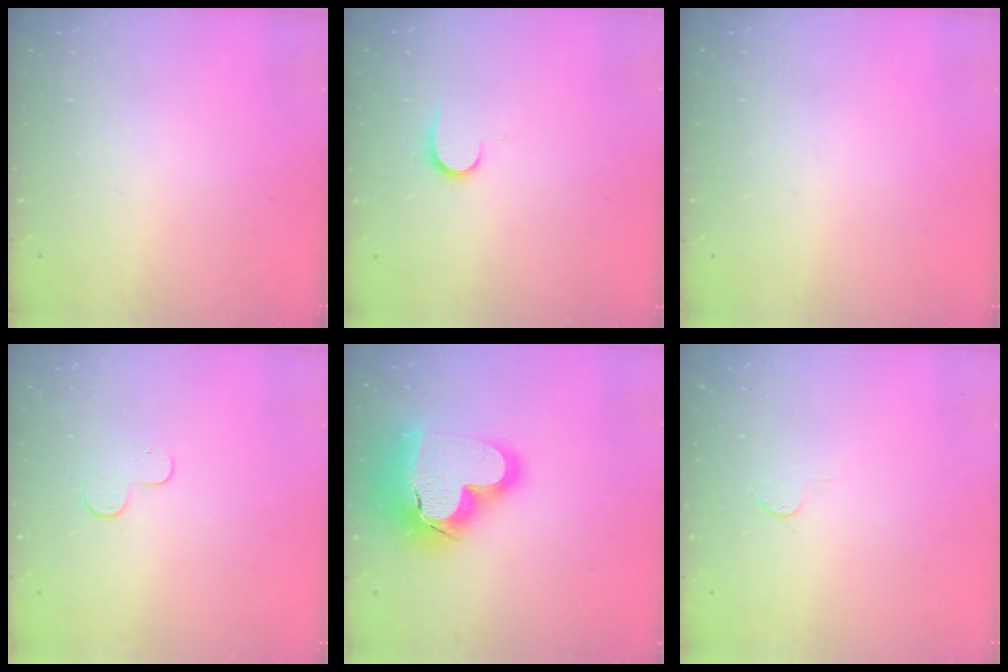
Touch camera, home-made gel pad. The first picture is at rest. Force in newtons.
{"total": 6.9, "press": 6.9, "slide": 0.8}
{"total": 0.0}
{"total": 5.0, "press": 5.0, "slide": 0.4}
{"total": 22.8, "press": 22.6, "slide": 2.2}
{"total": 2.8, "press": 2.8, "slide": 0.4}